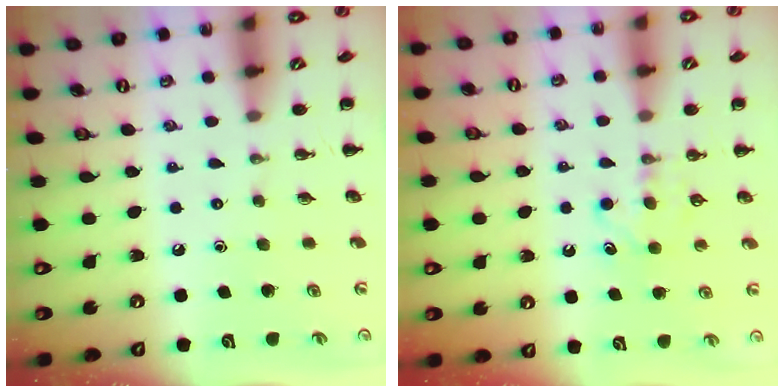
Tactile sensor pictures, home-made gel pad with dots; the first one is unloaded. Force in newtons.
{"total": 4.9, "press": 4.7, "slide": 1.5}